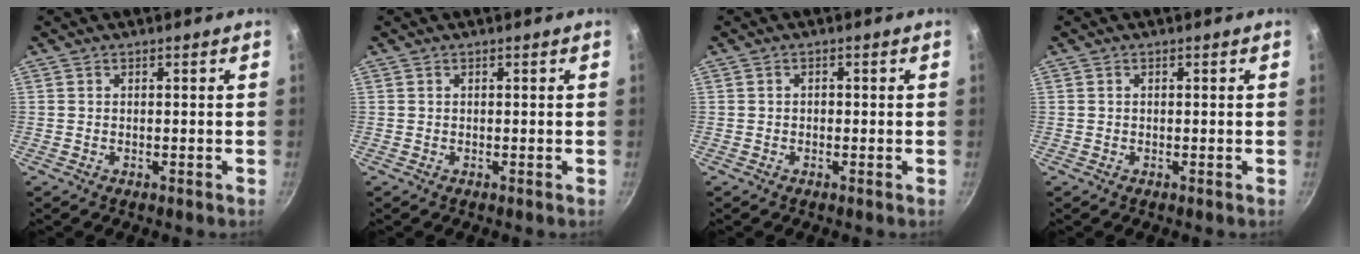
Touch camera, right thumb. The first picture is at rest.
{"total": 0.0}
{"total": 0.8, "force": [-0.3, 0.6, 0.3], "torque": [-0.005, 0.003, -0.005]}
{"total": 0.0}